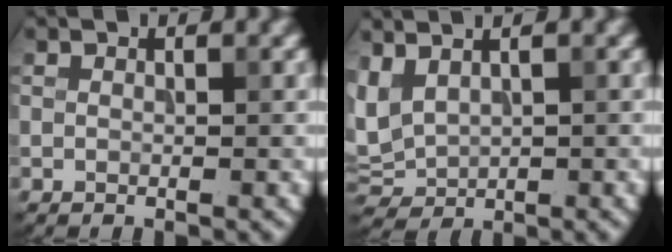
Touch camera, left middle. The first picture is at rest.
{"total": 3.3, "force": [1.2, 2.1, 2.2], "torque": [-0.058, 0.006, 0.032]}